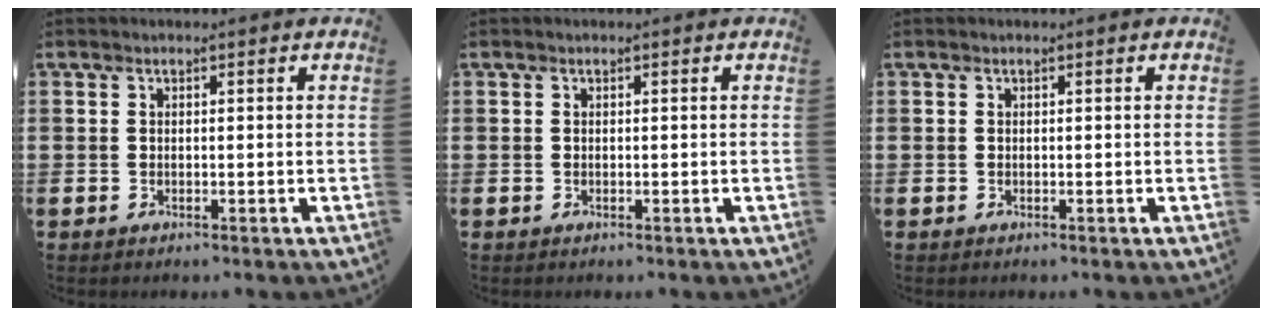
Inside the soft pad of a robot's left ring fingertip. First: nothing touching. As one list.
[{"total": 0.0}, {"total": 0.0}]